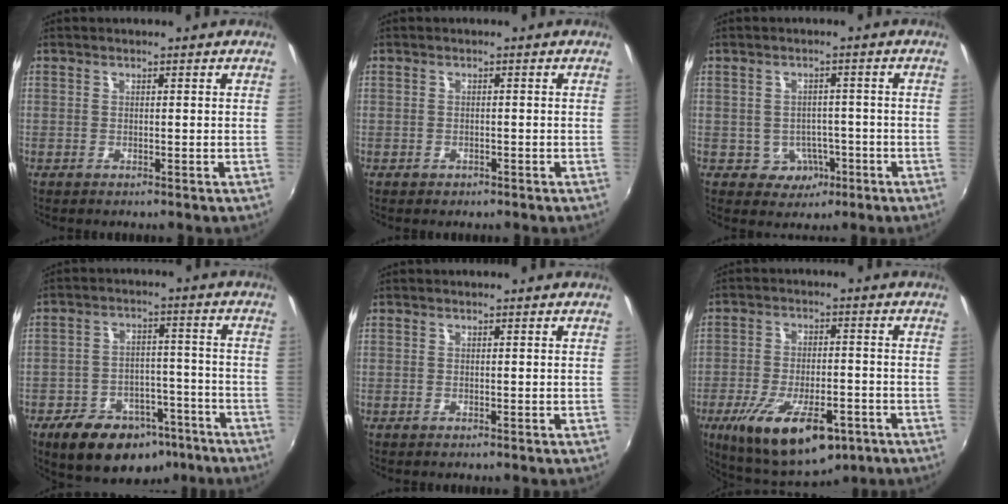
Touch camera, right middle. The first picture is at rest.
{"total": 1.3, "force": [-0.8, 1.0, 0.2], "torque": [-0.006, -0.003, -0.011]}
{"total": 4.7, "force": [-1.9, 4.2, 1.1], "torque": [-0.032, 0.010, -0.014]}
{"total": 15.9, "force": [-10.3, 9.3, 7.8], "torque": [-0.159, 0.013, -0.138]}
{"total": 0.0}
{"total": 17.8, "force": [-9.6, 7.0, 13.2], "torque": [-0.254, -0.045, -0.143]}